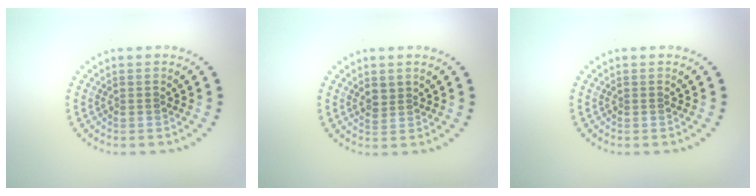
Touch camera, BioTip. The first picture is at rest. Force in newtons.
{"total": 1.2, "press": 1.0, "slide": 0.6}
{"total": 0.0}